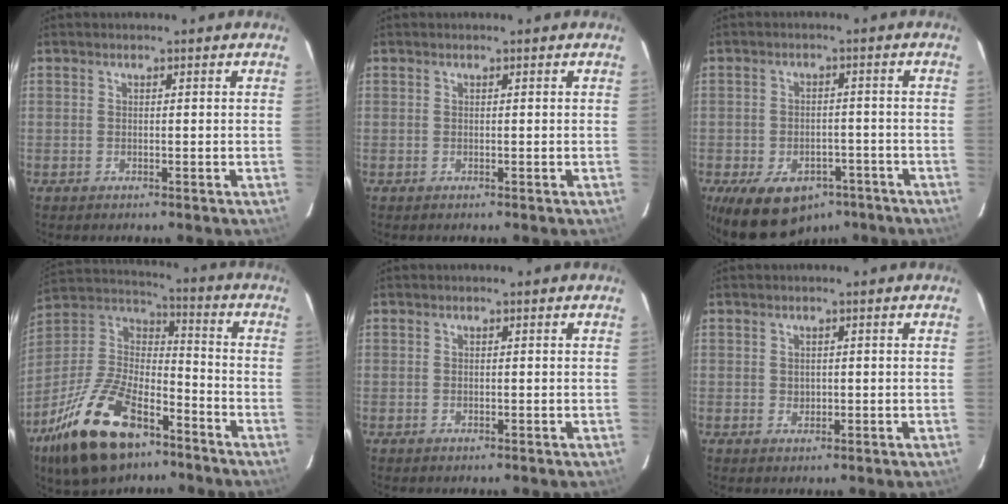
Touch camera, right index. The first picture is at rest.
{"total": 0.0}
{"total": 14.7, "force": [-9.2, 8.9, 7.3], "torque": [-0.163, -0.004, -0.121]}
{"total": 22.8, "force": [-13.7, 10.9, 14.6], "torque": [-0.303, -0.009, -0.239]}
{"total": 0.0}
{"total": 1.4, "force": [0.2, 1.3, 0.5], "torque": [-0.003, 0.003, 0.005]}